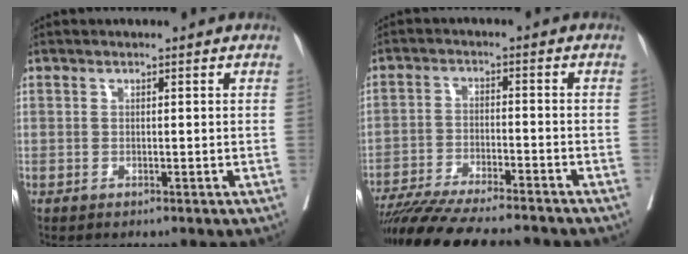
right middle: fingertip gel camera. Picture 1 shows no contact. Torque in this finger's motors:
{"motor_torque": [1.02, -1.11, 0.28, 0.08]}